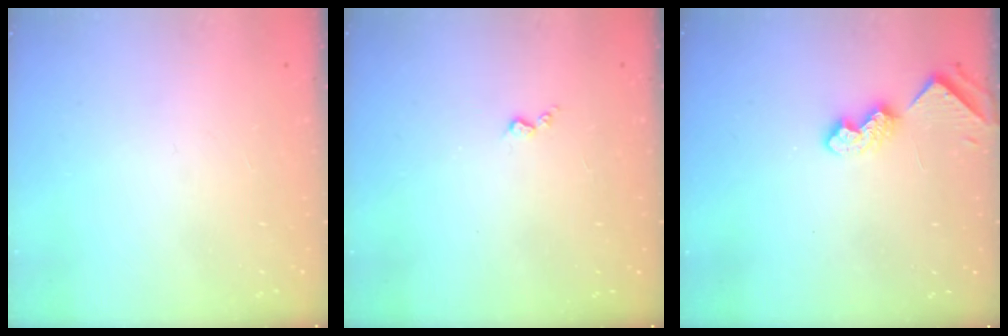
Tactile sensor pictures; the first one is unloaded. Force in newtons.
{"total": 2.7, "press": 2.6, "slide": 0.4}
{"total": 7.0, "press": 7.0, "slide": 0.8}